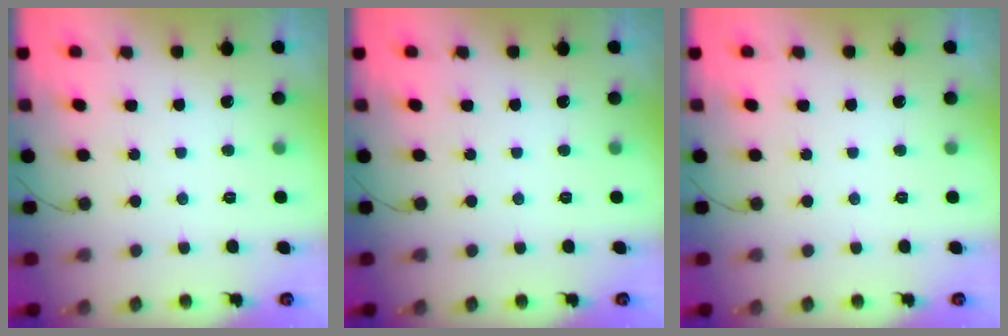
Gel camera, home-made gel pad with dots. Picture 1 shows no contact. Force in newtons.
{"total": 0.0}
{"total": 0.0}